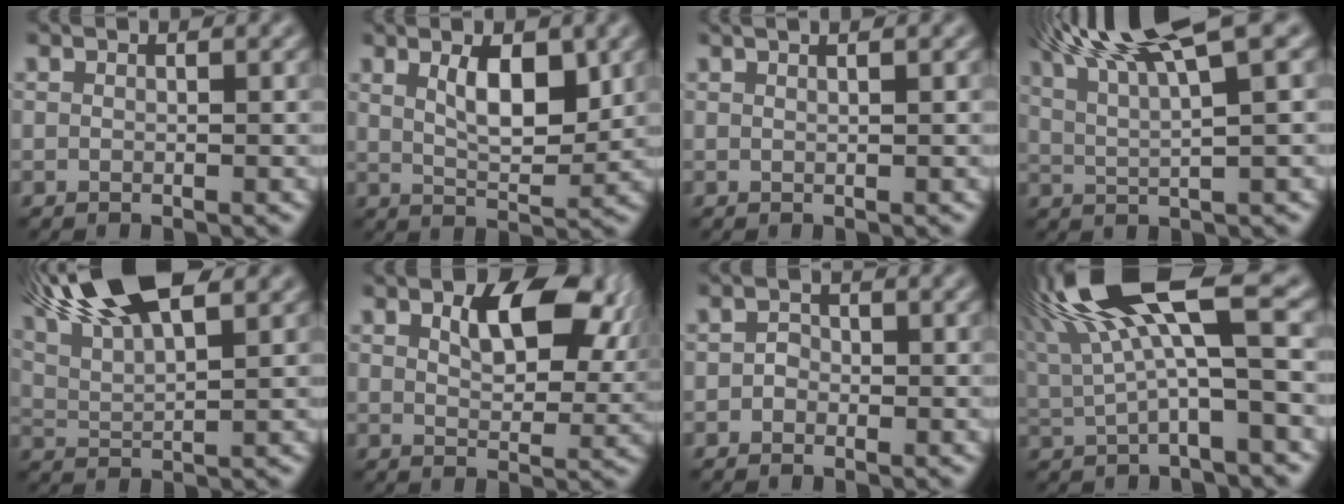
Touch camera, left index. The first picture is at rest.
{"total": 4.6, "force": [1.8, 1.6, 3.9], "torque": [-0.068, -0.005, 0.033]}
{"total": 2.7, "force": [1.6, 1.2, 1.7], "torque": [-0.001, 0.007, -0.009]}
{"total": 8.8, "force": [5.4, 1.7, 6.7], "torque": [-0.102, 0.025, 0.094]}
{"total": 12.2, "force": [7.5, 4.1, 8.7], "torque": [-0.161, 0.042, 0.099]}
{"total": 7.3, "force": [2.6, 3.6, 5.8], "torque": [-0.093, -0.001, 0.046]}
{"total": 1.0, "force": [-0.4, 0.8, 0.4], "torque": [-0.005, -0.001, -0.010]}
{"total": 11.9, "force": [4.6, 2.8, 10.6], "torque": [-0.201, 0.017, 0.081]}